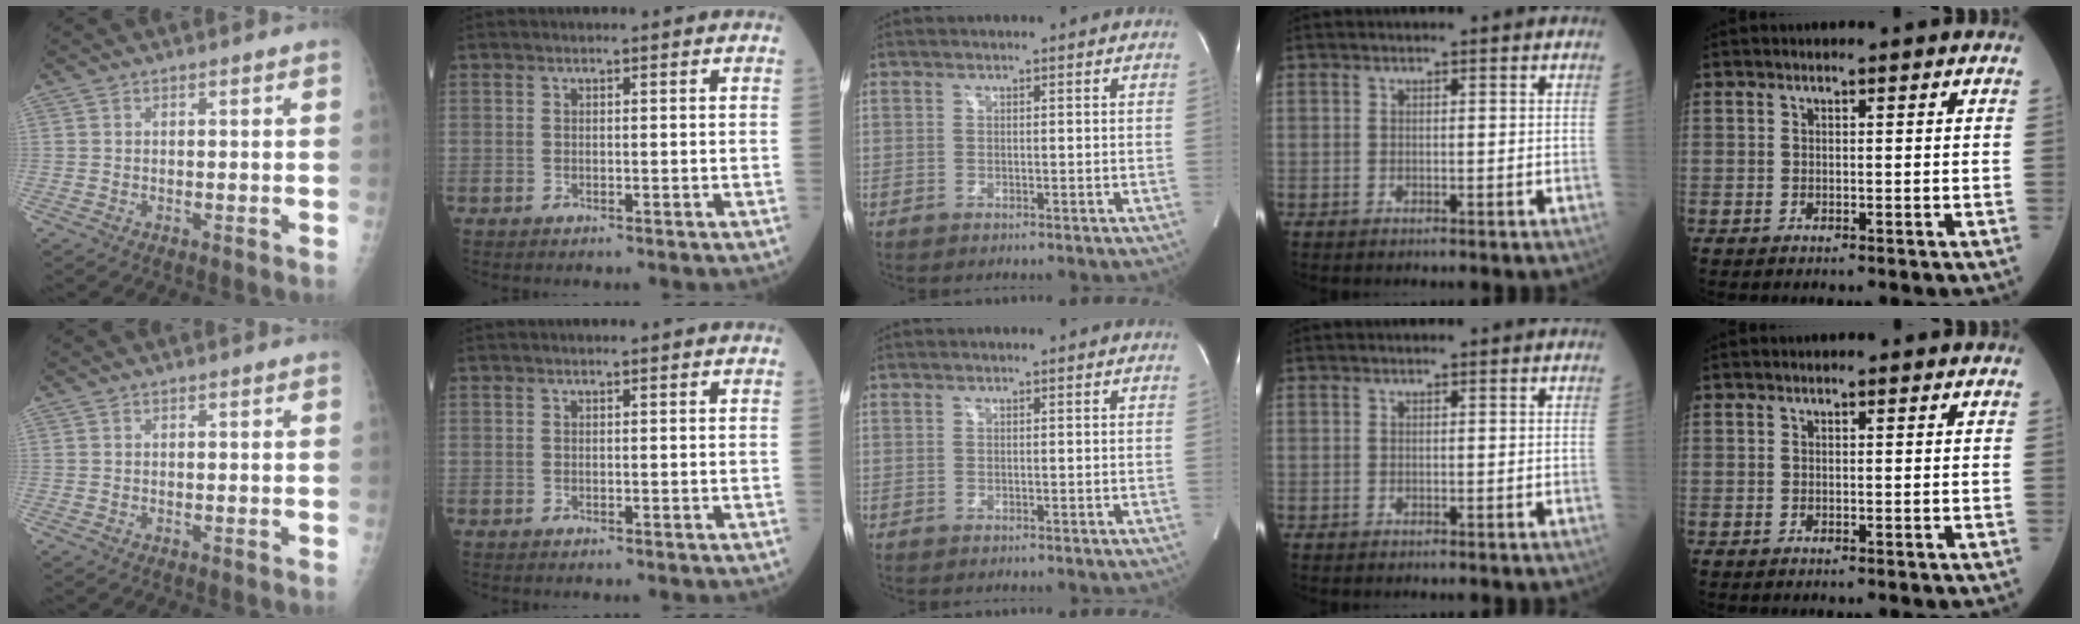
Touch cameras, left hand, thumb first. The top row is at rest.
{}